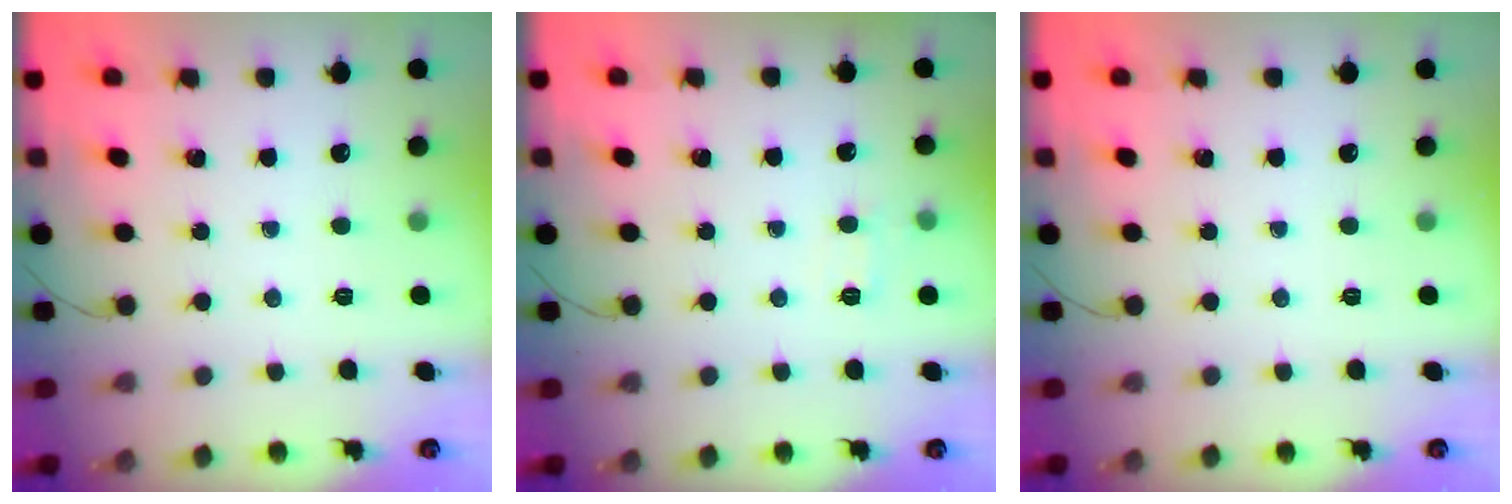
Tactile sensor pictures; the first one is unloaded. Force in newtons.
{"total": 5.9, "press": 5.7, "slide": 1.6}
{"total": 0.0}